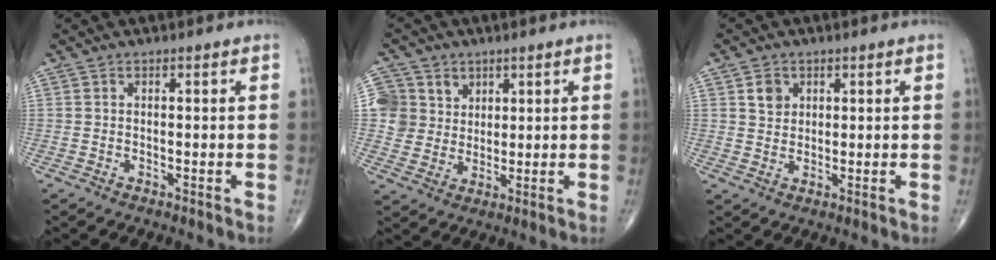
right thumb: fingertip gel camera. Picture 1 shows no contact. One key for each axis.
{"total": 7.6, "fx": 3.0, "fy": 6.9, "fz": 0.9, "tx": 0.018, "ty": -0.013, "tz": 0.059}
{"total": 3.3, "fx": 1.4, "fy": 2.7, "fz": 1.3, "tx": -0.009, "ty": -0.008, "tz": 0.025}